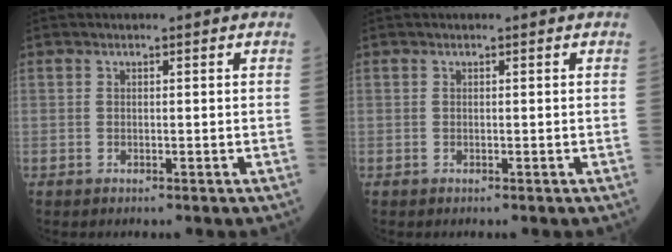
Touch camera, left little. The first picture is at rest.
{"total": 0.0}